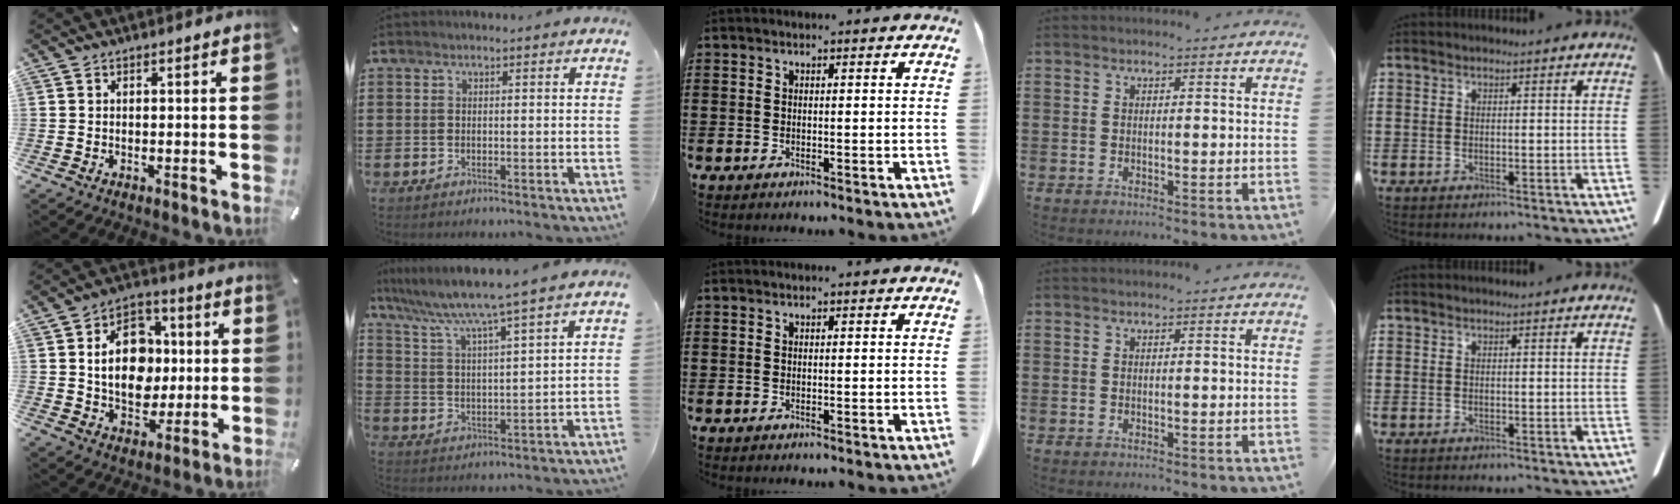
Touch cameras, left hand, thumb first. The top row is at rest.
{"thumb": {"total": 14.4, "force": [0.7, 11.5, 8.6], "torque": [-0.139, 0.015, 0.016]}, "index": {"total": 6.1, "force": [5.2, -1.4, 2.7], "torque": [-0.077, -0.042, 0.081]}}